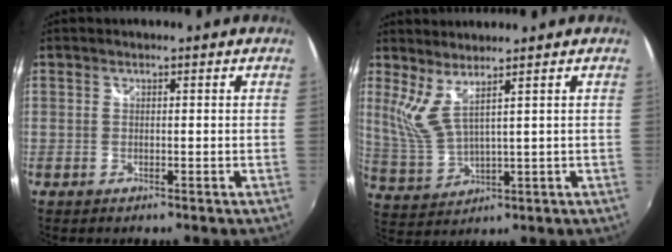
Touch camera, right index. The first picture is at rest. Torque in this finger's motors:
{"motor_torque": [0.39, 0.43, 0.24, 0.09]}